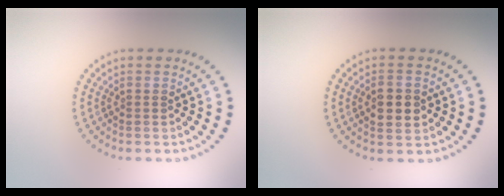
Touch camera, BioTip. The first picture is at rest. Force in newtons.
{"total": 2.9, "press": 2.9, "slide": 0.2}